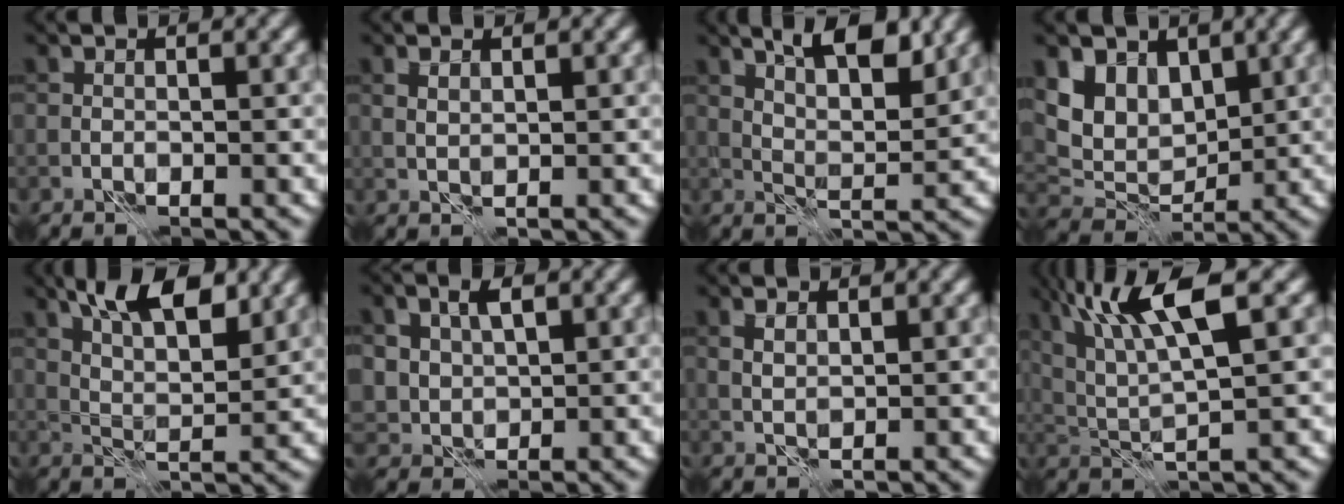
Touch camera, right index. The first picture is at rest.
{"total": 1.0, "force": [0.6, 0.4, 0.7], "torque": [-0.020, 0.001, 0.013]}
{"total": 6.2, "force": [3.9, 2.0, 4.4], "torque": [-0.062, 0.004, 0.061]}
{"total": 5.0, "force": [2.8, 3.4, 2.3], "torque": [-0.049, -0.012, 0.043]}
{"total": 7.0, "force": [4.1, 2.5, 5.0], "torque": [-0.078, 0.008, 0.065]}
{"total": 3.7, "force": [1.4, 2.5, 2.3], "torque": [-0.052, 0.004, 0.025]}
{"total": 1.3, "force": [0.7, 0.6, 0.9], "torque": [-0.022, 0.001, 0.016]}
{"total": 7.9, "force": [3.5, 1.7, 6.8], "torque": [-0.132, 0.012, 0.067]}